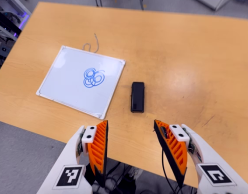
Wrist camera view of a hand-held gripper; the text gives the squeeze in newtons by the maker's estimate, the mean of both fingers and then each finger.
{"total": 0.0}